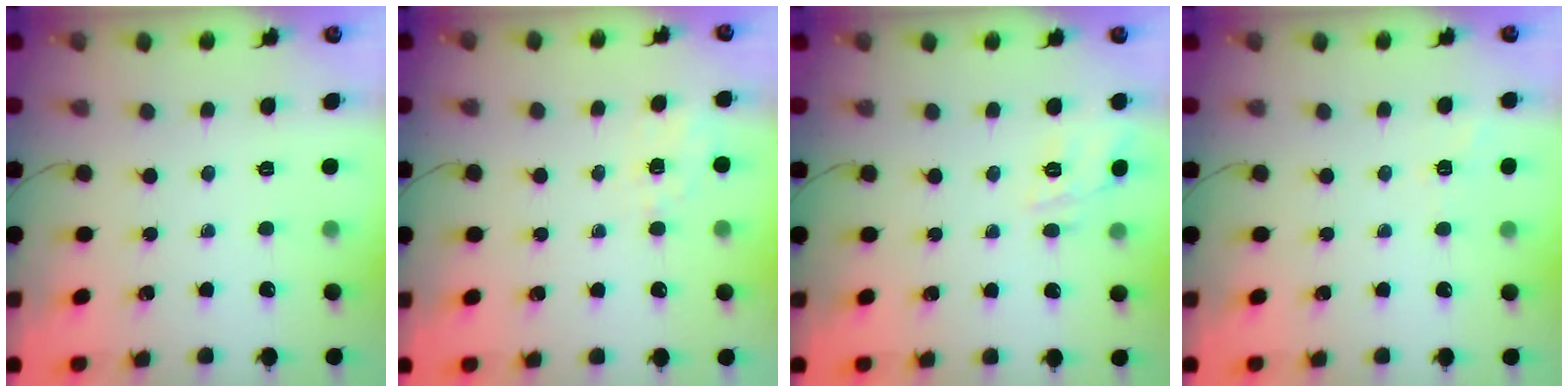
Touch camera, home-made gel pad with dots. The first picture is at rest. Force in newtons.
{"total": 1.5, "press": 0.3, "slide": 1.5}
{"total": 9.2, "press": 9.1, "slide": 1.7}
{"total": 4.4, "press": 4.0, "slide": 1.8}